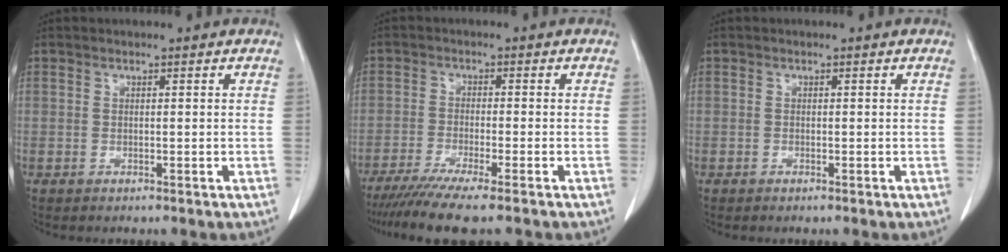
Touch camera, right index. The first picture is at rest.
{"total": 8.5, "force": [-6.8, -0.7, 5.0], "torque": [-0.071, -0.023, -0.110]}
{"total": 0.0}